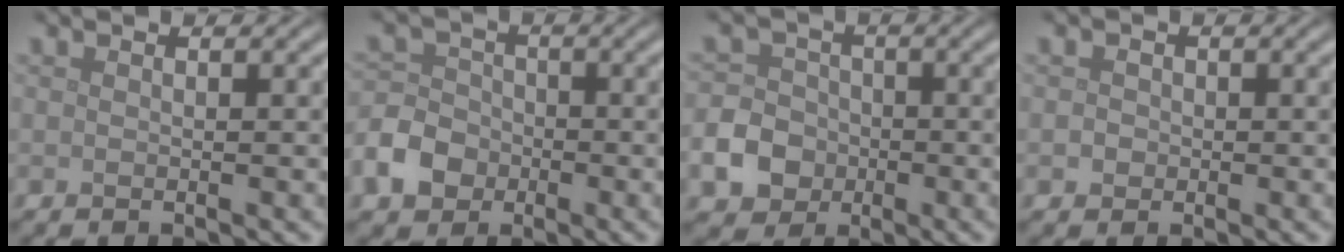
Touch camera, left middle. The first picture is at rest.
{"total": 5.0, "force": [-2.4, 3.9, 2.0], "torque": [-0.037, -0.005, -0.055]}
{"total": 4.8, "force": [-1.8, 4.1, 1.8], "torque": [-0.031, 0.001, -0.049]}
{"total": 1.1, "force": [0.0, 1.1, 0.4], "torque": [0.003, -0.001, -0.002]}